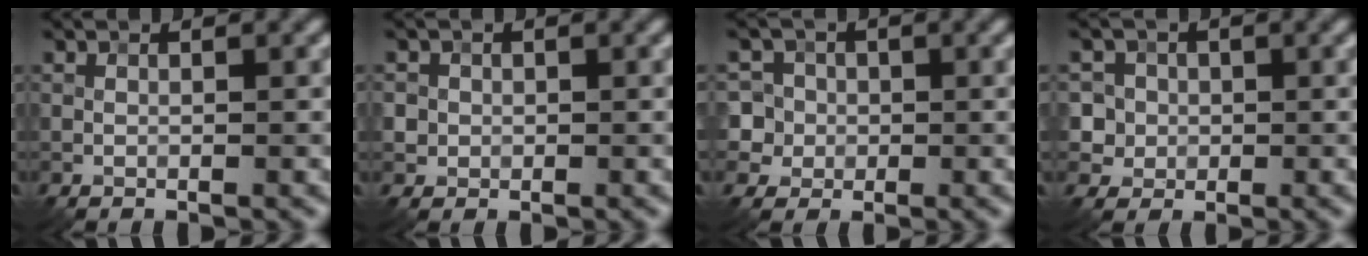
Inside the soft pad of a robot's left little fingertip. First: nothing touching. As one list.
[{"total": 1.1, "force": [0.1, 1.1, 0.2], "torque": [0.004, 0.000, 0.004]}, {"total": 6.0, "force": [0.7, 5.7, 1.8], "torque": [-0.032, 0.036, -0.014]}, {"total": 4.2, "force": [0.7, 4.0, 1.2], "torque": [-0.010, 0.028, 0.000]}]